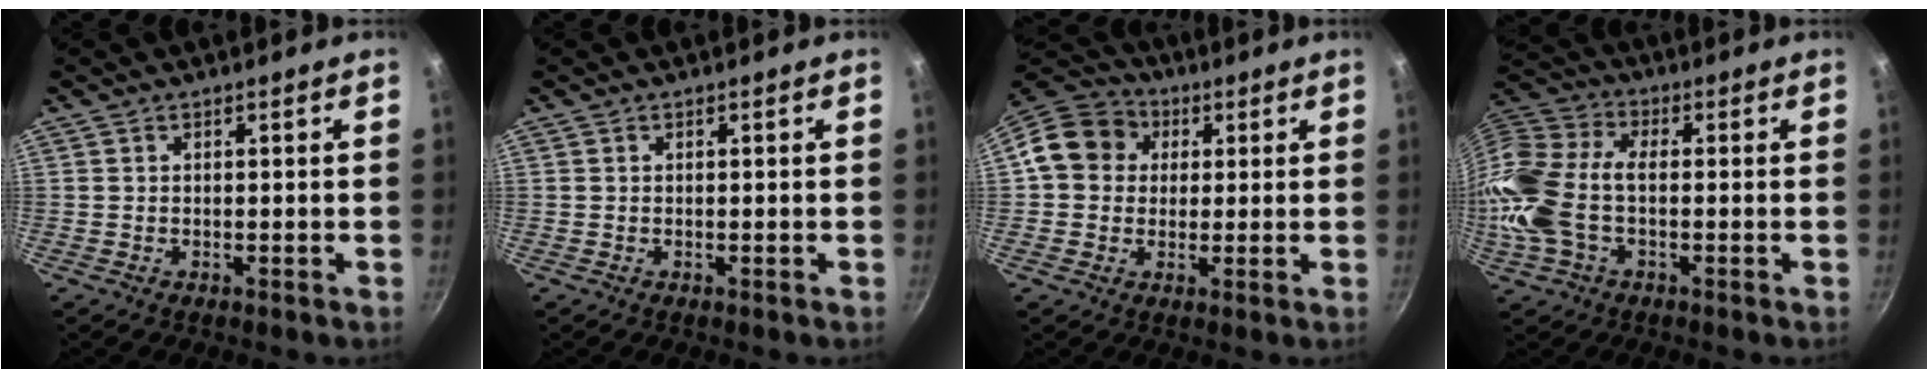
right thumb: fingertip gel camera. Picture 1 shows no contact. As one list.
[{"total": 0.0}, {"total": 11.7, "force": [2.4, 10.2, 5.2], "torque": [-0.070, 0.025, 0.023]}, {"total": 16.2, "force": [-1.8, 9.8, 12.8], "torque": [-0.271, 0.027, -0.053]}]